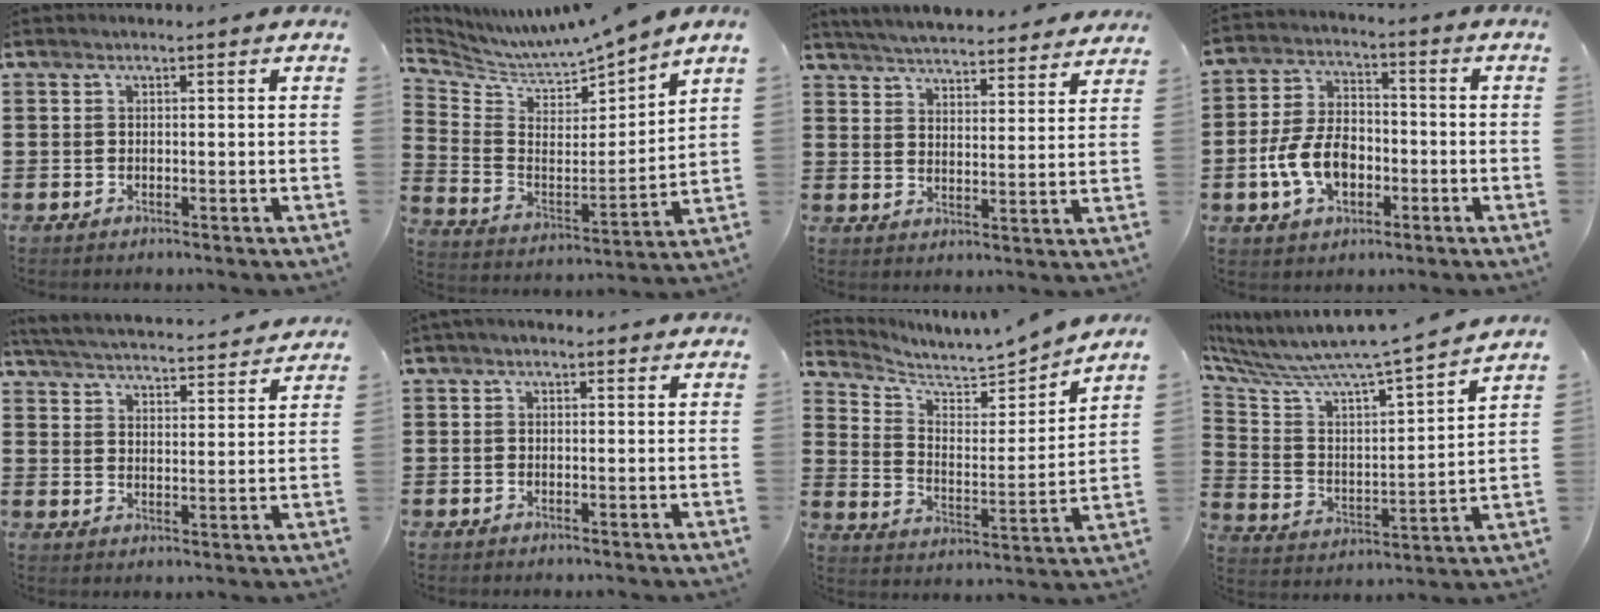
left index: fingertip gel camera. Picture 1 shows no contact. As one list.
[{"total": 5.6, "force": [5.5, 0.3, 0.5], "torque": [-0.044, -0.056, 0.088]}, {"total": 5.0, "force": [5.0, -0.3, 0.6], "torque": [-0.034, -0.031, 0.086]}, {"total": 9.0, "force": [-2.8, 5.6, 6.5], "torque": [-0.153, 0.006, -0.058]}, {"total": 4.4, "force": [4.3, -0.4, 0.6], "torque": [-0.035, -0.036, 0.069]}, {"total": 1.1, "force": [0.5, 0.7, 0.6], "torque": [-0.014, 0.006, 0.008]}, {"total": 4.7, "force": [4.6, 0.7, 0.6], "torque": [-0.041, -0.040, 0.075]}, {"total": 7.3, "force": [6.7, -0.1, 2.9], "torque": [-0.091, -0.071, 0.102]}]